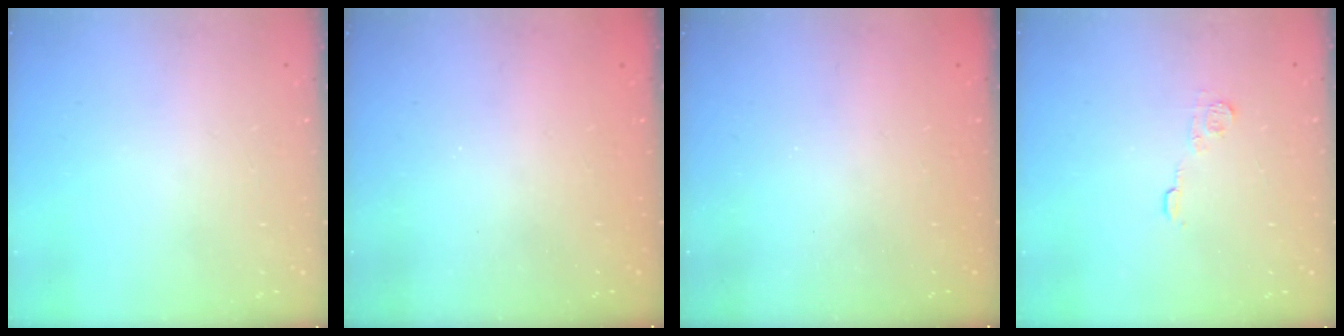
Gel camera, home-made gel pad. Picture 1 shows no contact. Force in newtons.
{"total": 2.4, "press": 2.3, "slide": 0.8}
{"total": 2.4, "press": 2.3, "slide": 0.7}
{"total": 5.8, "press": 5.8, "slide": 0.7}